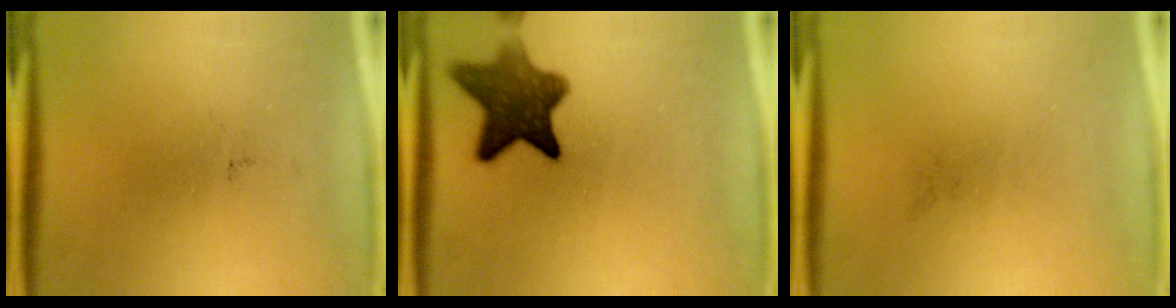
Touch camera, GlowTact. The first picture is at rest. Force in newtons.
{"total": 9.1}
{"total": 0.0}